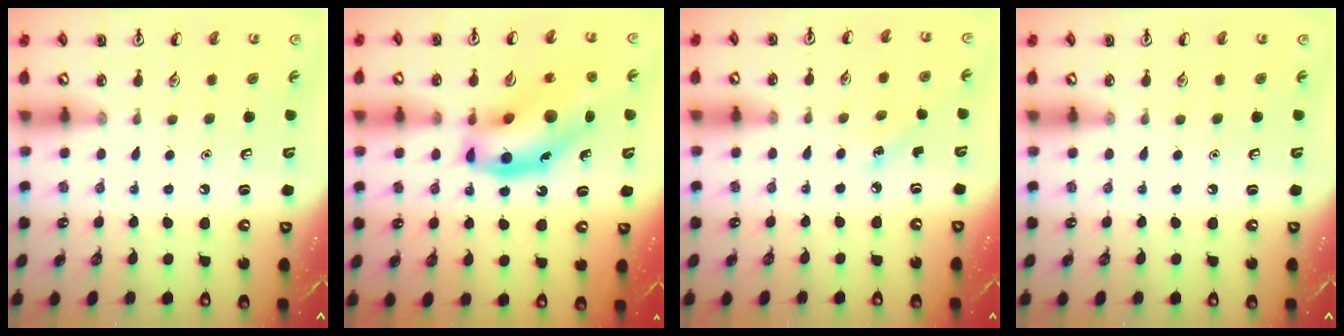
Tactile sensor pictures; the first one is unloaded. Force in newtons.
{"total": 17.3, "press": 17.0, "slide": 3.2}
{"total": 1.9, "press": 1.7, "slide": 0.8}
{"total": 0.0}